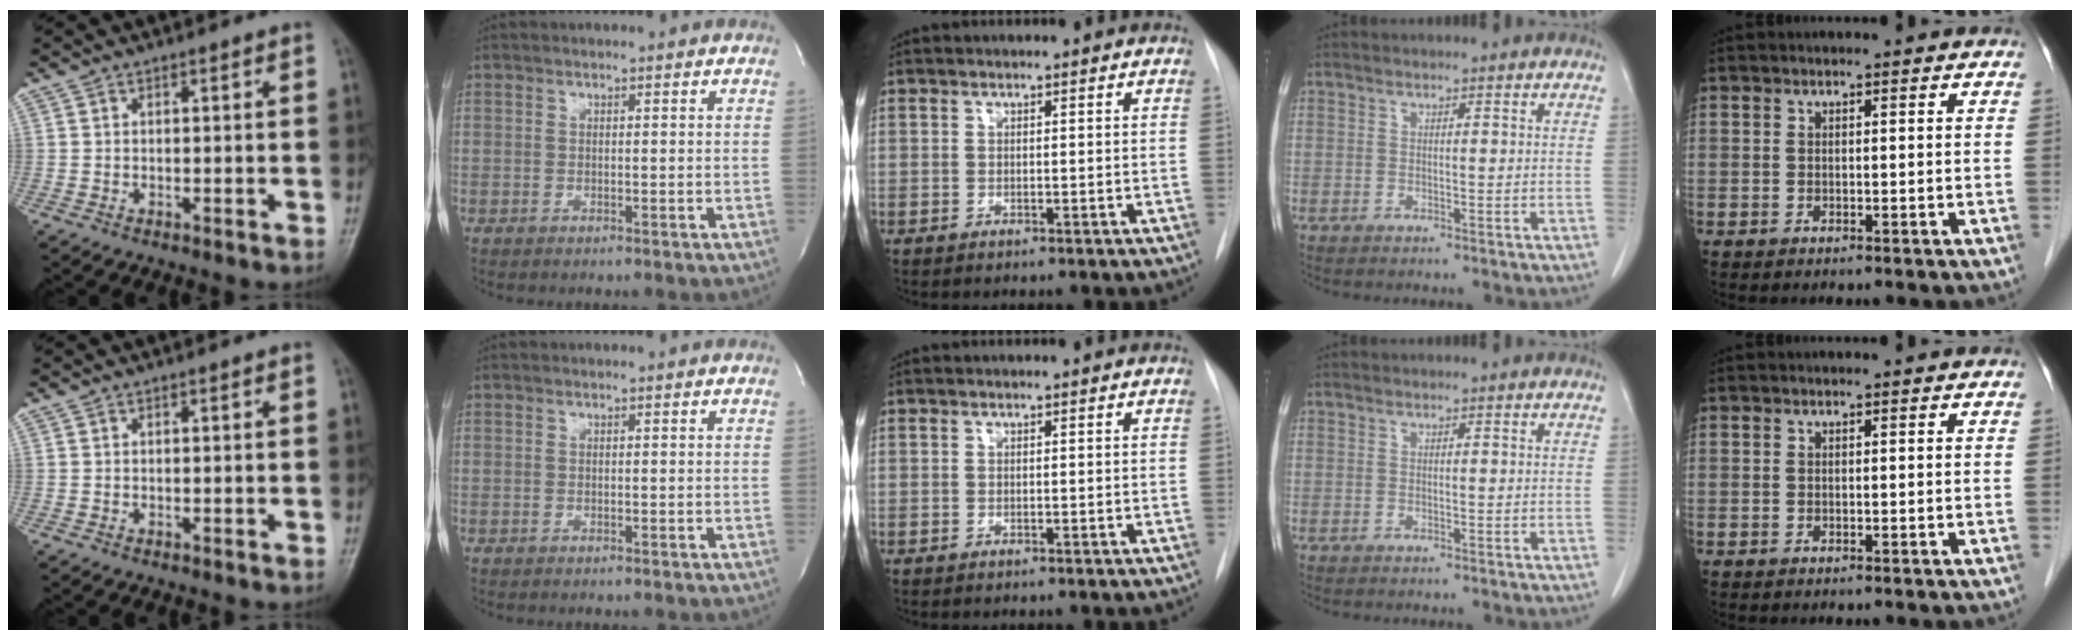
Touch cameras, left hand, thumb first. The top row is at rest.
{}